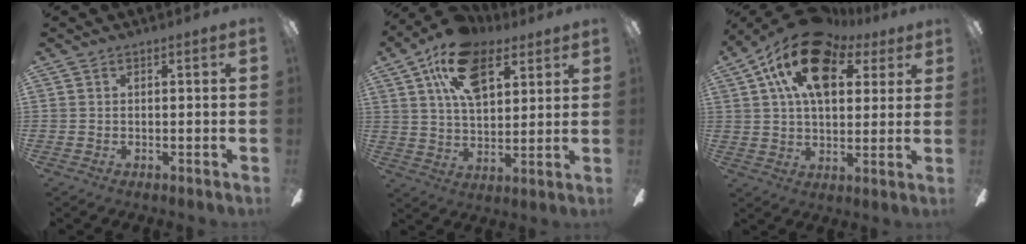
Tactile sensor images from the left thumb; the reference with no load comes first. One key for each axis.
{"total": 17.3, "fx": 9.2, "fy": 9.5, "fz": 11.1, "tx": -0.189, "ty": -0.017, "tz": 0.166}
{"total": 19.0, "fx": 9.2, "fy": 10.9, "fz": 12.5, "tx": -0.219, "ty": -0.024, "tz": 0.161}